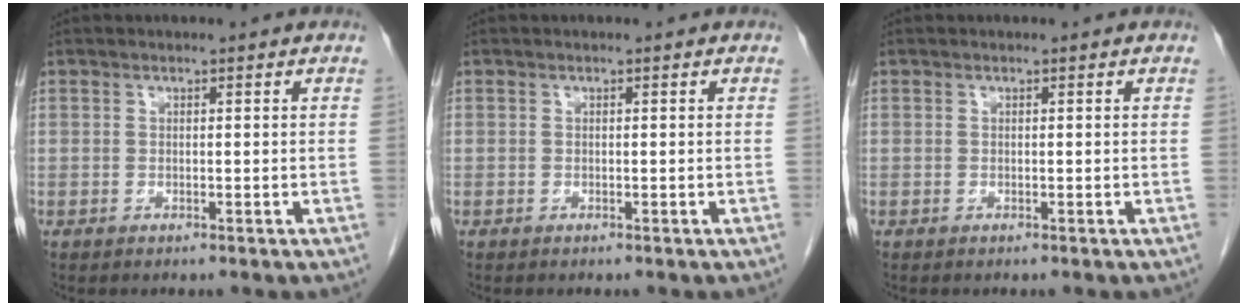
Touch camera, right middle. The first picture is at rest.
{"total": 0.0}
{"total": 0.0}